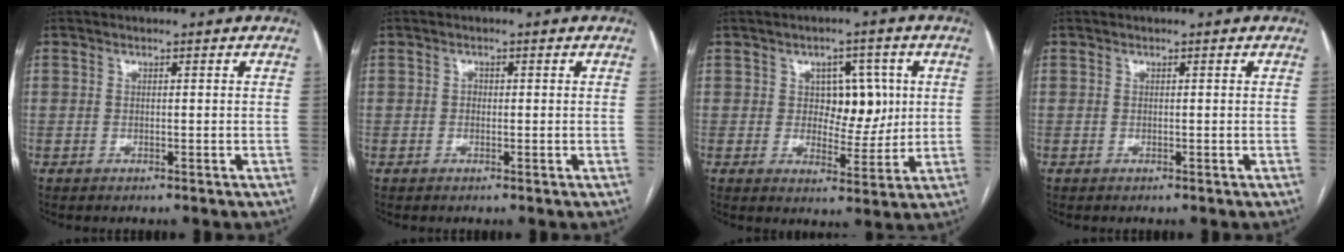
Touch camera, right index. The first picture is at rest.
{"total": 0.7, "force": [-0.1, 0.6, 0.4], "torque": [-0.004, 0.004, -0.002]}
{"total": 7.2, "force": [1.3, 4.4, 5.6], "torque": [-0.067, 0.012, 0.029]}
{"total": 0.0}